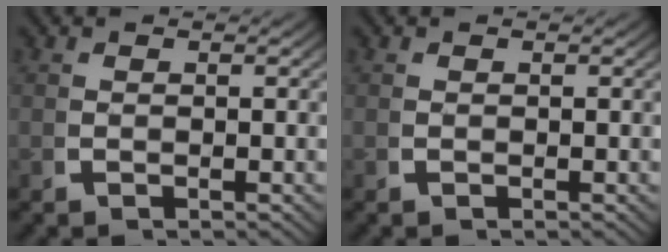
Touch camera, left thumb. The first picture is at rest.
{"total": 0.0}